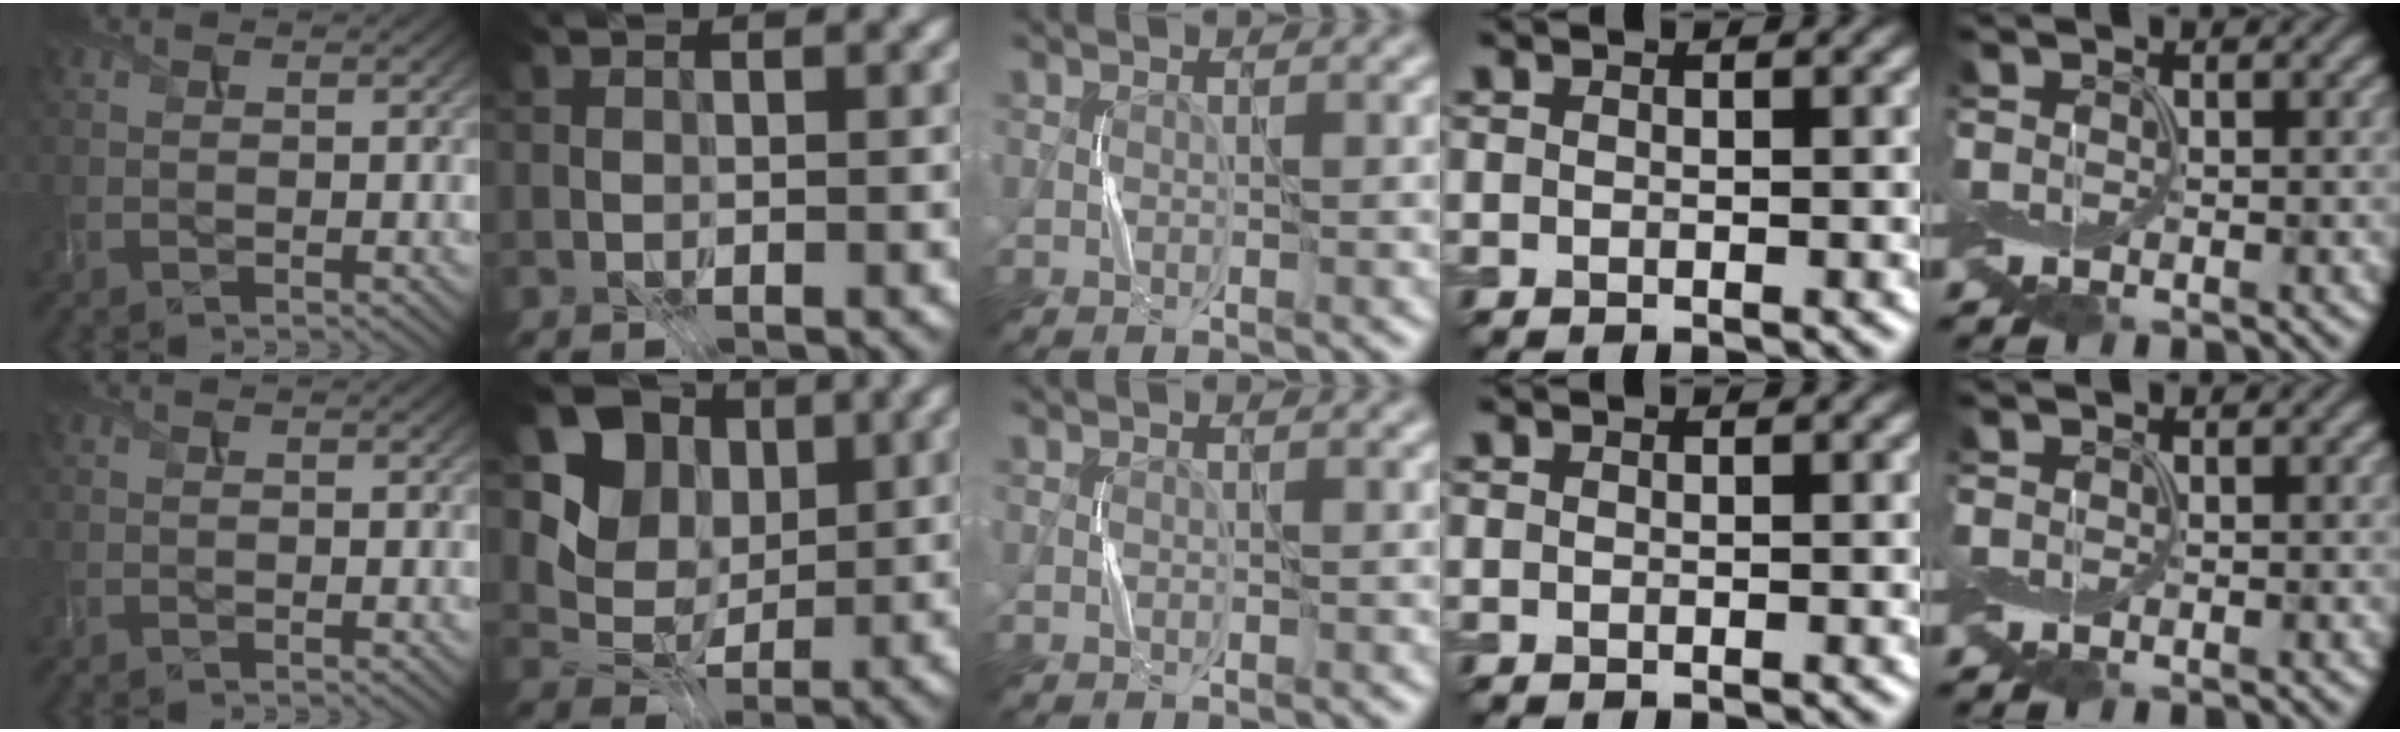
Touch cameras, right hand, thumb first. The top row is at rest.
{"index": {"total": 7.9, "force": [2.0, 6.4, 4.2], "torque": [-0.075, -0.016, 0.018]}}